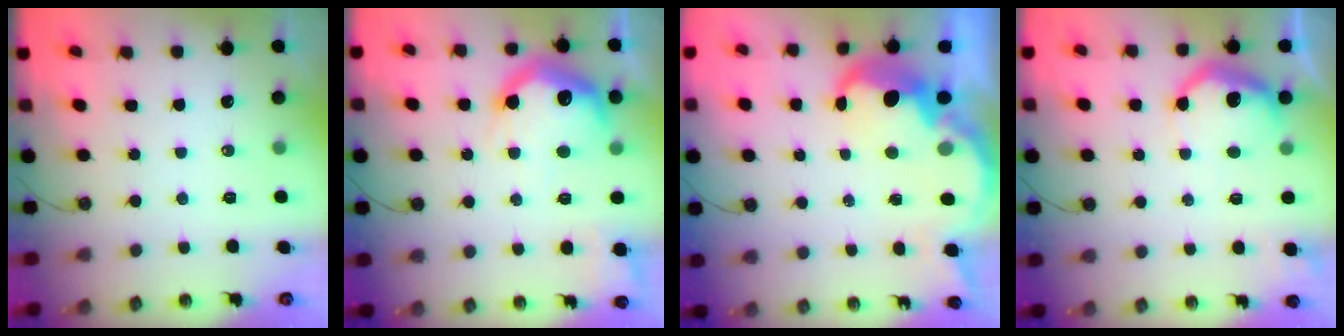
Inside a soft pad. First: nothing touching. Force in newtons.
{"total": 20.9, "press": 20.8, "slide": 1.6}
{"total": 9.6, "press": 9.6, "slide": 0.7}
{"total": 9.9, "press": 9.9, "slide": 0.7}